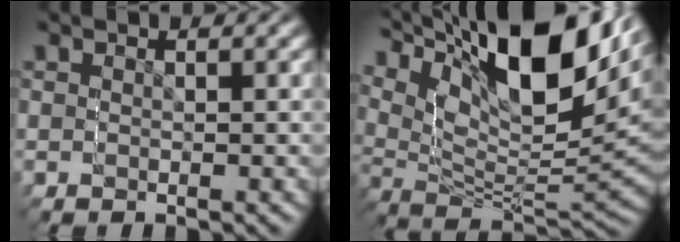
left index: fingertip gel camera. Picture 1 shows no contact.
{"total": 12.7, "force": [6.8, 6.5, 8.5], "torque": [-0.158, 0.031, 0.089]}